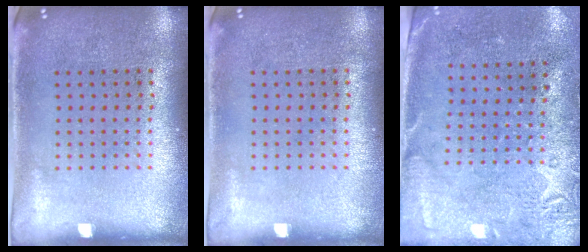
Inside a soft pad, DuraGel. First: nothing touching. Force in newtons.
{"total": 0.0}
{"total": 2.7, "press": 2.2, "slide": 1.5}